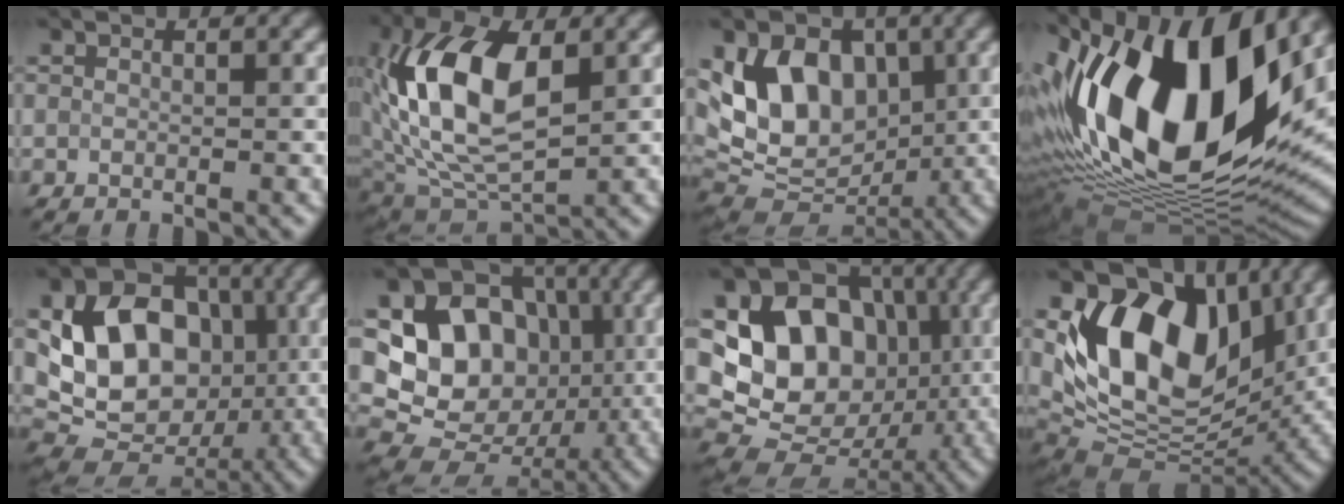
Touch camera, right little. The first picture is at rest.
{"total": 11.3, "force": [1.8, 6.1, 9.3], "torque": [-0.189, 0.015, 0.027]}
{"total": 9.8, "force": [2.0, 7.0, 6.6], "torque": [-0.102, 0.001, 0.032]}
{"total": 18.7, "force": [4.8, 9.8, 15.2], "torque": [-0.292, 0.010, 0.072]}
{"total": 12.9, "force": [0.8, 10.0, 8.2], "torque": [-0.135, 0.004, 0.011]}
{"total": 13.7, "force": [1.0, 11.6, 7.3], "torque": [-0.134, 0.011, -0.001]}
{"total": 15.0, "force": [1.5, 12.1, 8.7], "torque": [-0.154, 0.016, 0.016]}
{"total": 11.4, "force": [3.1, 7.5, 8.0], "torque": [-0.131, -0.005, 0.056]}